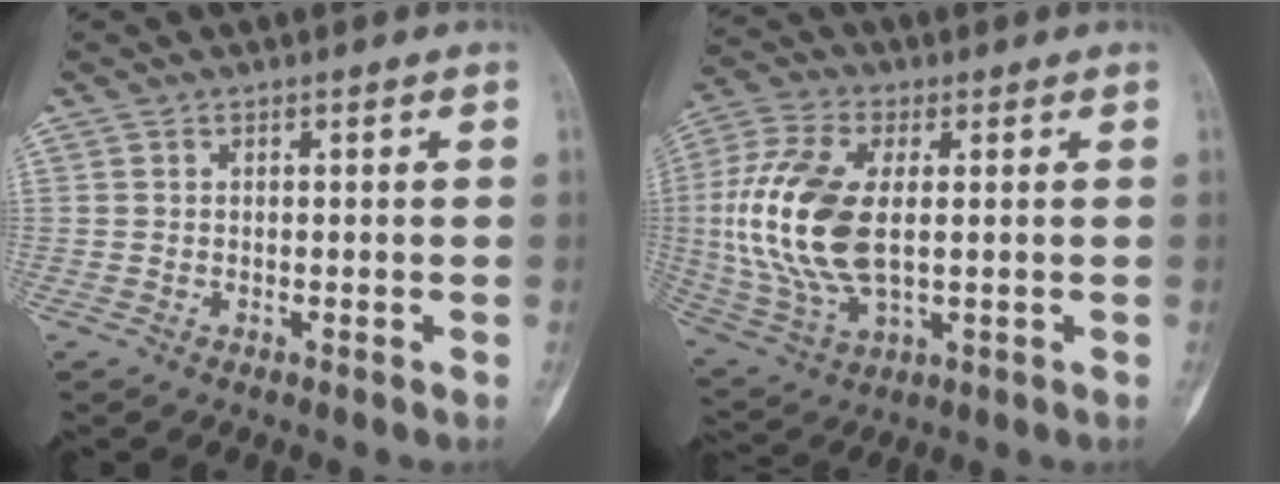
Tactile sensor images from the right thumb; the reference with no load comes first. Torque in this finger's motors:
{"motor_torque": [2.32, 2.31, 1.34, -1.43, 0.56]}